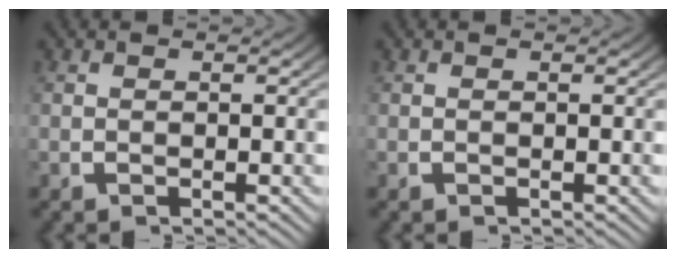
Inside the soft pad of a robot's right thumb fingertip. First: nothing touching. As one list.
[{"total": 0.0}]